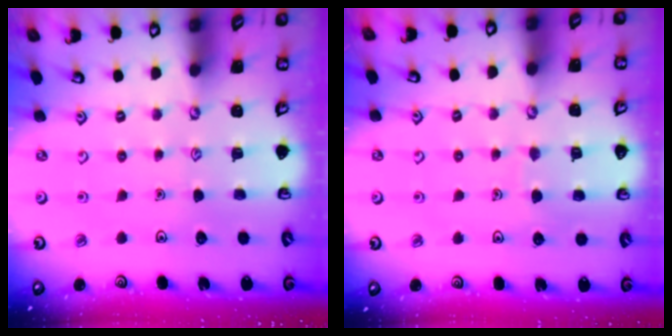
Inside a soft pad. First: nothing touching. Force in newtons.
{"total": 3.5, "press": 3.5, "slide": 0.2}